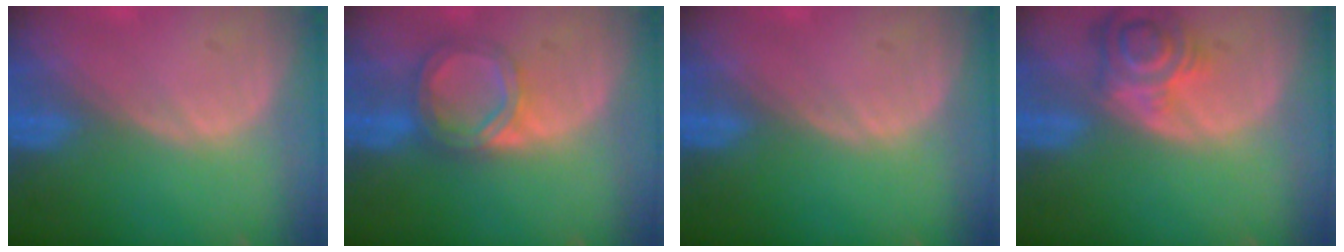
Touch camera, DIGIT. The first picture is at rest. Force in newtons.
{"total": 6.1, "press": 5.4, "slide": 3.0}
{"total": 0.0}
{"total": 6.9, "press": 6.4, "slide": 2.7}